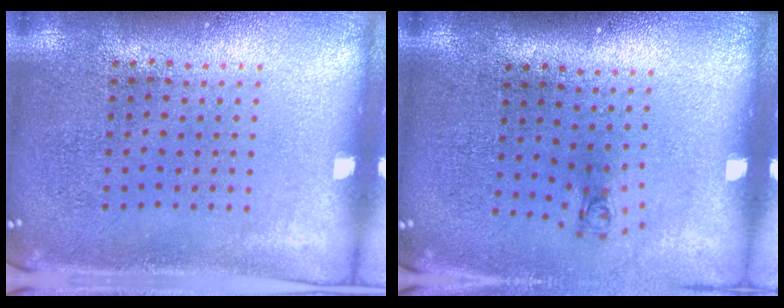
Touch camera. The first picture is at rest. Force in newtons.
{"total": 0.7, "press": 0.3, "slide": 0.7}